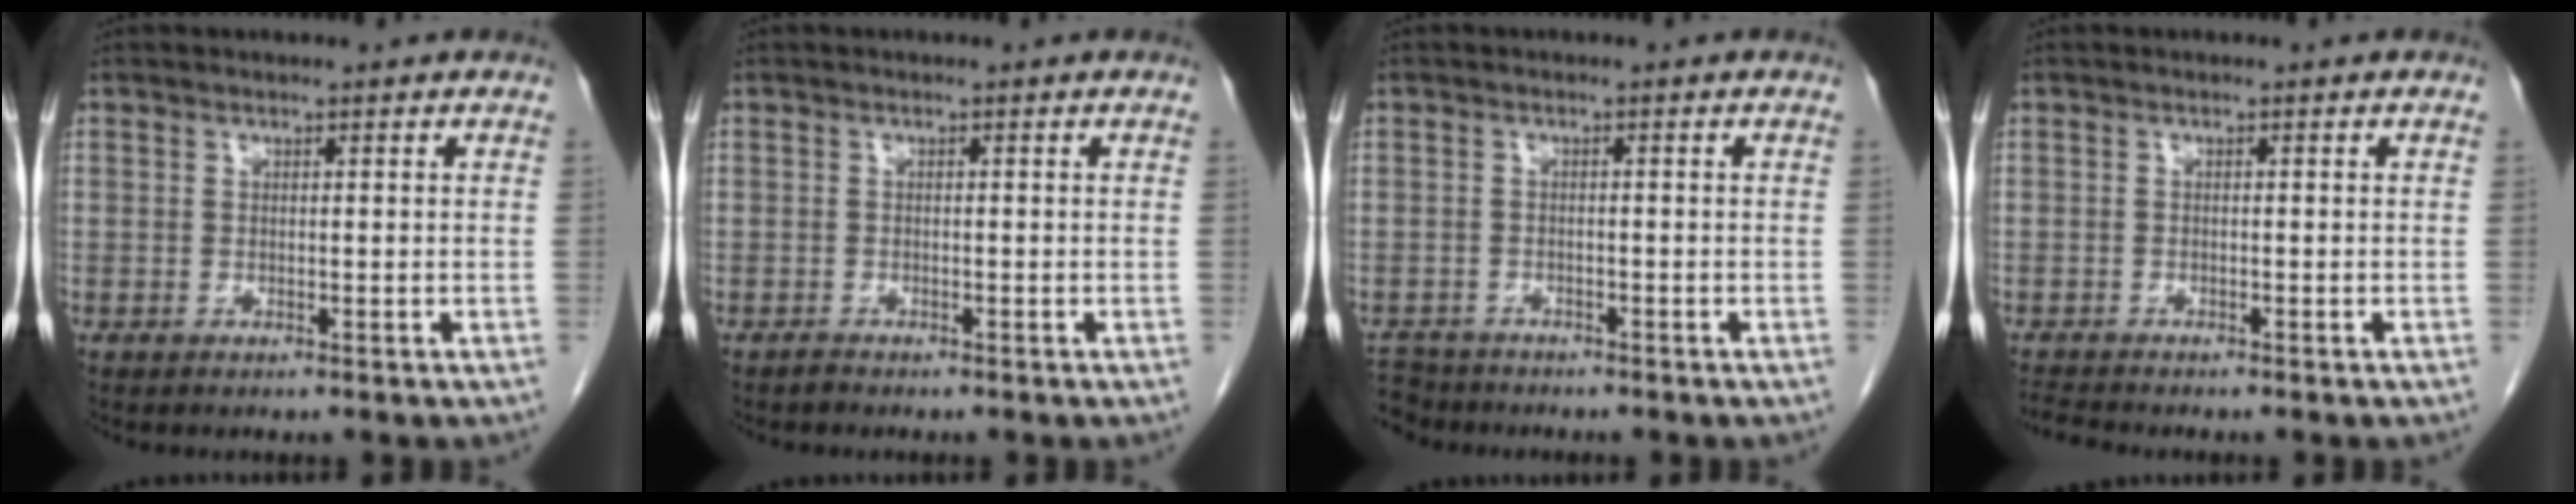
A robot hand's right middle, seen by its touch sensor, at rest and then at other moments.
{"total": 0.6, "force": [-0.6, 0.2, 0.0], "torque": [-0.005, -0.001, -0.012]}
{"total": 4.5, "force": [-4.2, 1.8, -0.2], "torque": [0.002, -0.008, -0.075]}
{"total": 2.0, "force": [-1.9, -0.3, 0.2], "torque": [-0.013, -0.013, -0.036]}